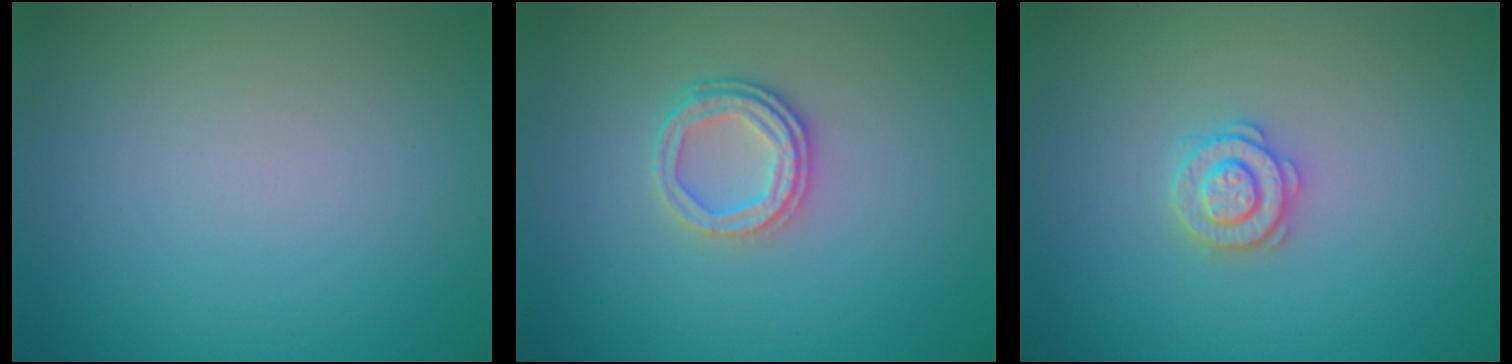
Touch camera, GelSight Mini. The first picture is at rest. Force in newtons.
{"total": 2.6, "press": 2.3, "slide": 1.1}
{"total": 2.6, "press": 2.5, "slide": 0.5}